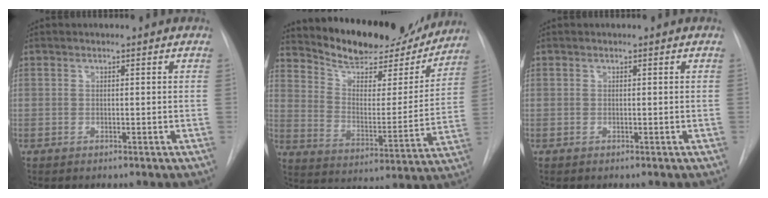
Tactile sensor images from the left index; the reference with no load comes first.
{"total": 20.3, "force": [18.6, 5.3, 6.1], "torque": [-0.094, -0.015, 0.274]}
{"total": 0.0}